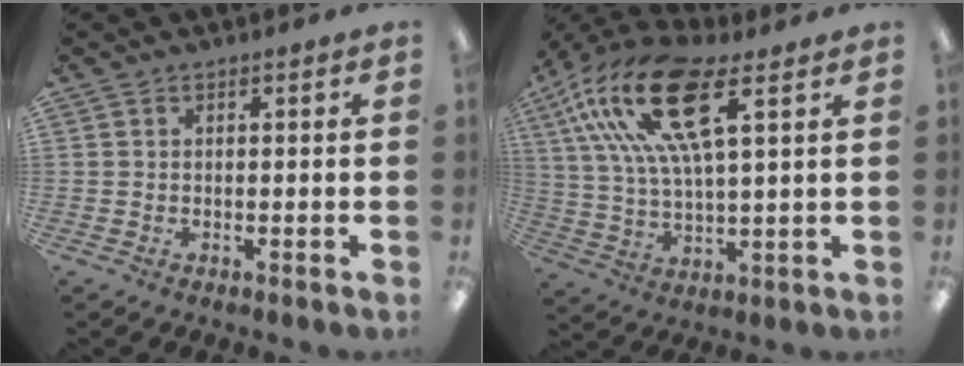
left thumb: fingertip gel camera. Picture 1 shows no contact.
{"total": 20.3, "force": [10.5, 7.2, 15.9], "torque": [-0.310, -0.028, 0.174]}